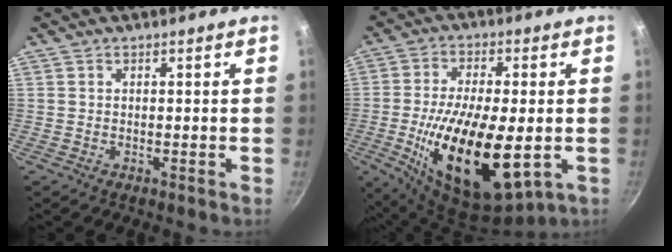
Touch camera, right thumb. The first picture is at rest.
{"total": 20.1, "force": [-3.7, 8.6, 17.7], "torque": [-0.320, -0.002, -0.056]}